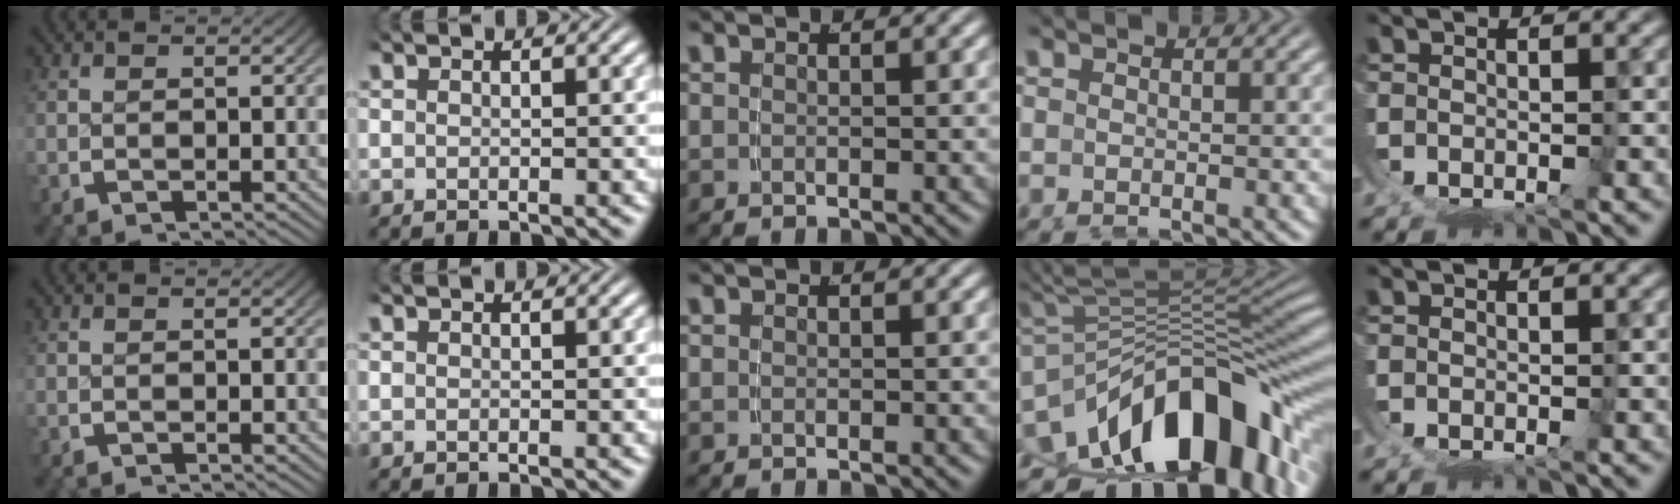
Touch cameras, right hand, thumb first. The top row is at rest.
{"ring": {"total": 18.2, "force": [-6.7, 10.4, 13.3], "torque": [-0.202, -0.043, -0.078]}}